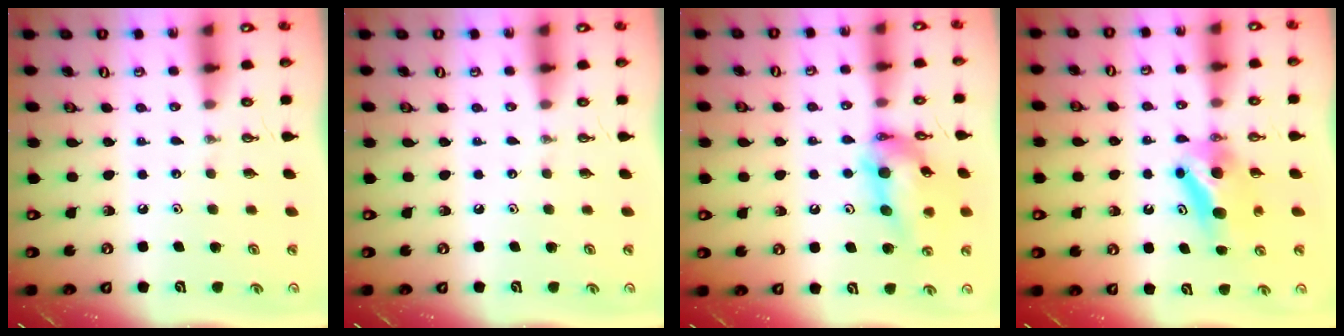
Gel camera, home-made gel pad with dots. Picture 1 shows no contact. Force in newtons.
{"total": 0.0}
{"total": 15.1, "press": 15.1, "slide": 1.1}
{"total": 7.3, "press": 7.0, "slide": 2.2}